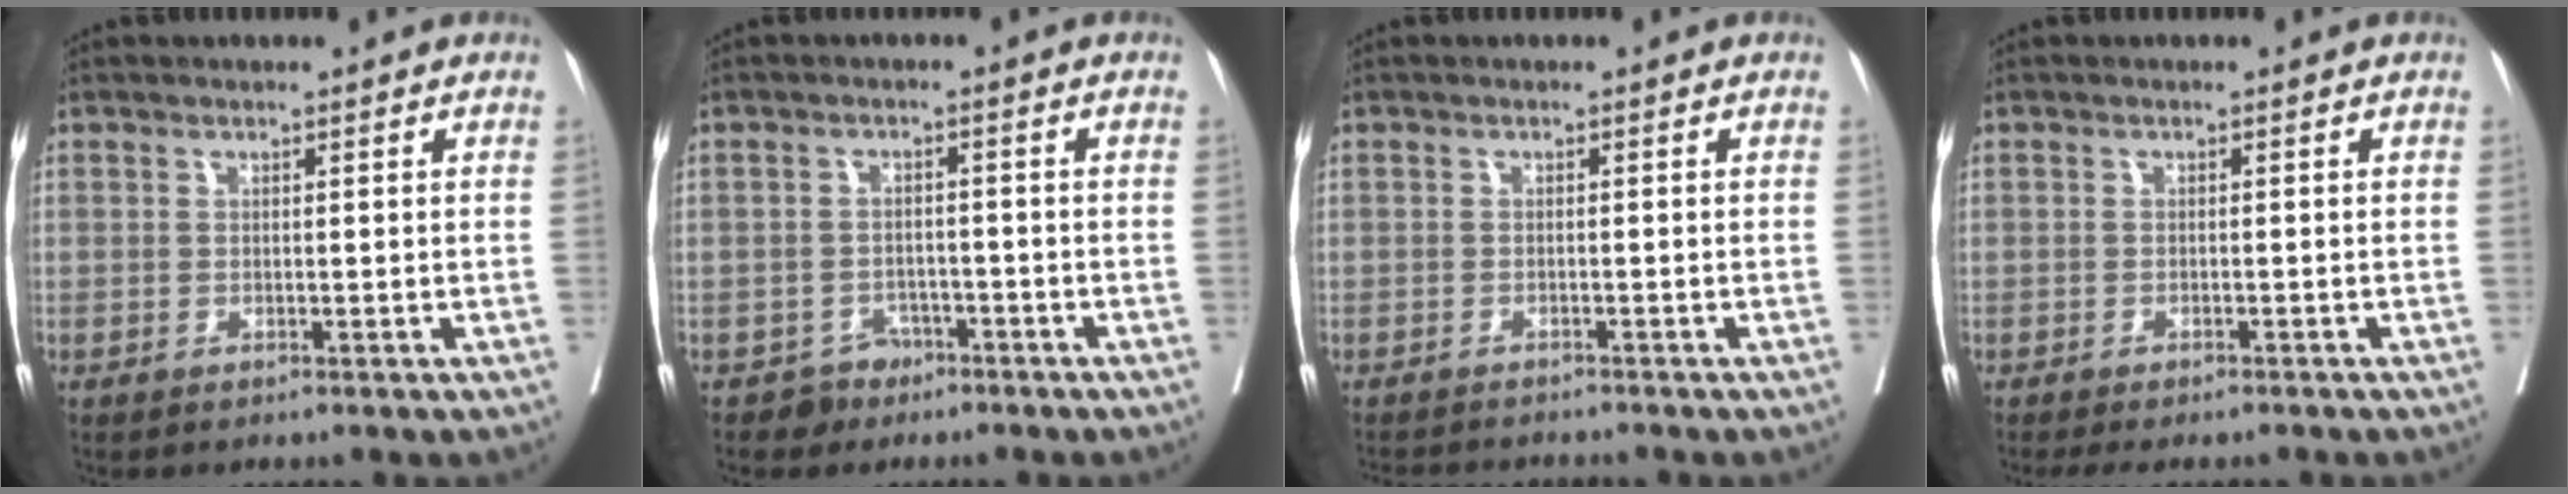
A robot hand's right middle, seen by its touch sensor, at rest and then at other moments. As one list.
[{"total": 2.9, "force": [-2.0, 2.2, 0.0], "torque": [-0.002, 0.010, -0.028]}, {"total": 5.5, "force": [-5.4, 0.3, 1.4], "torque": [-0.011, -0.011, -0.080]}, {"total": 6.1, "force": [-5.3, 1.9, 2.2], "torque": [-0.019, -0.009, -0.071]}]